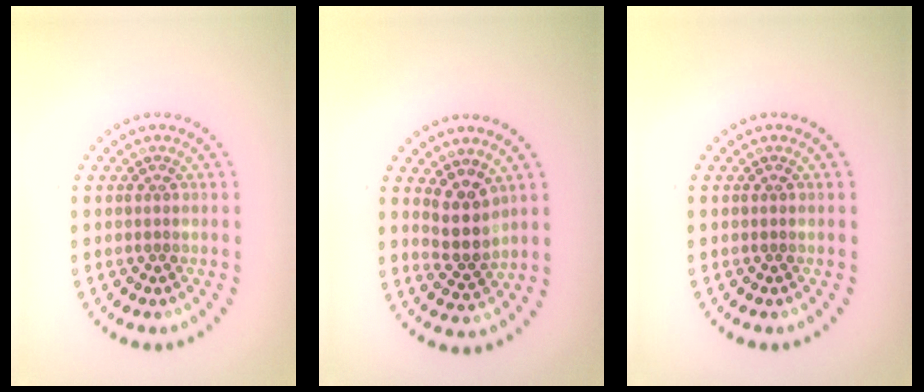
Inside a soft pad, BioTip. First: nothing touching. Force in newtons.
{"total": 2.9, "press": 2.3, "slide": 1.7}
{"total": 0.0}